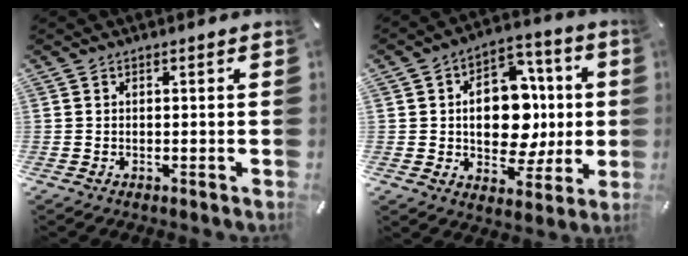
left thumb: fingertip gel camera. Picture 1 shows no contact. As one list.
[{"total": 15.4, "force": [-0.5, 11.2, 10.6], "torque": [-0.156, 0.003, -0.002]}]